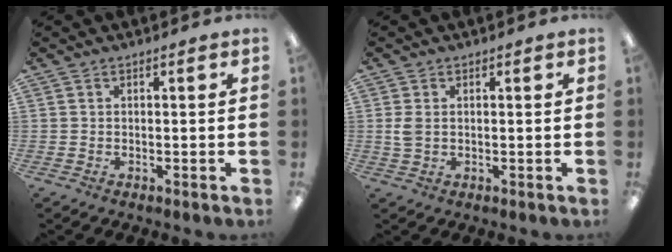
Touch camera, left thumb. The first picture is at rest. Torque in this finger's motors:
{"motor_torque": [-0.02, 0.03, -0.13, 0.15, 0.00]}